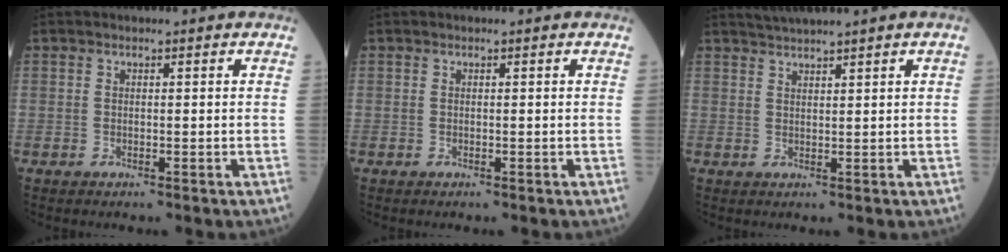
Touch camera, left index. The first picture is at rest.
{"total": 0.0}
{"total": 2.8, "force": [2.4, -0.9, 1.1], "torque": [-0.026, 0.009, 0.050]}